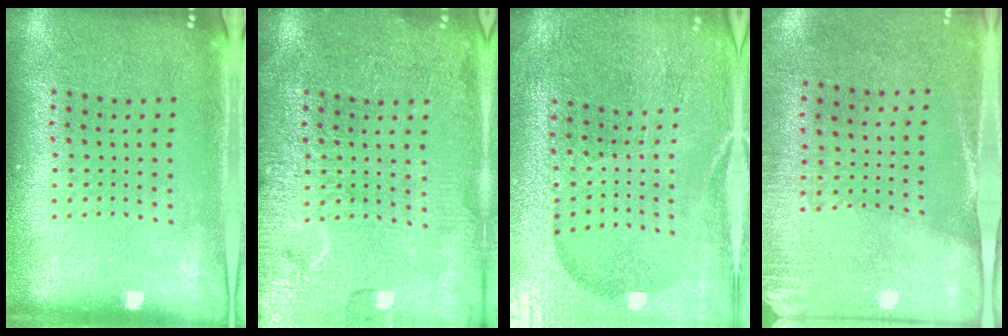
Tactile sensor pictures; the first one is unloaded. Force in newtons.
{"total": 6.1, "press": 6.0, "slide": 0.8}
{"total": 3.7, "press": 3.7, "slide": 0.8}
{"total": 2.7, "press": 2.3, "slide": 1.3}